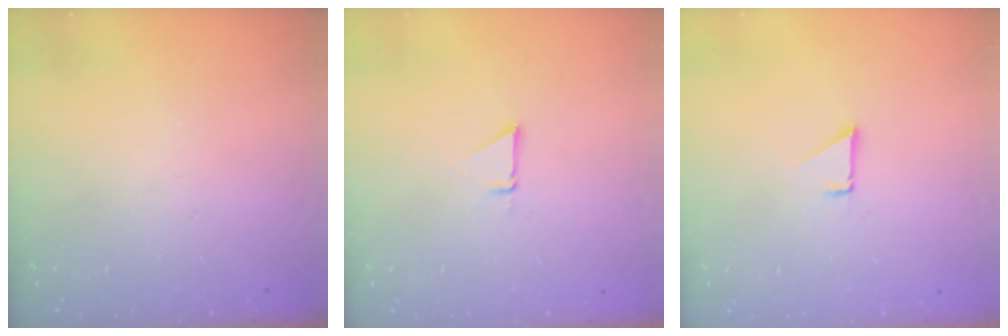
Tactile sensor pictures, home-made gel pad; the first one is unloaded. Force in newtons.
{"total": 1.5, "press": 1.5, "slide": 0.0}
{"total": 1.5, "press": 1.5, "slide": 0.1}